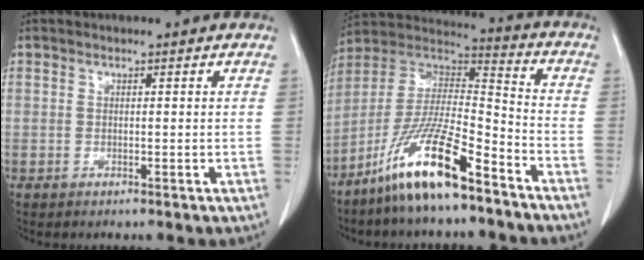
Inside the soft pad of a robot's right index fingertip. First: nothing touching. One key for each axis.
{"total": 15.7, "fx": -10.5, "fy": 2.0, "fz": 11.5, "tx": -0.229, "ty": -0.005, "tz": -0.195}